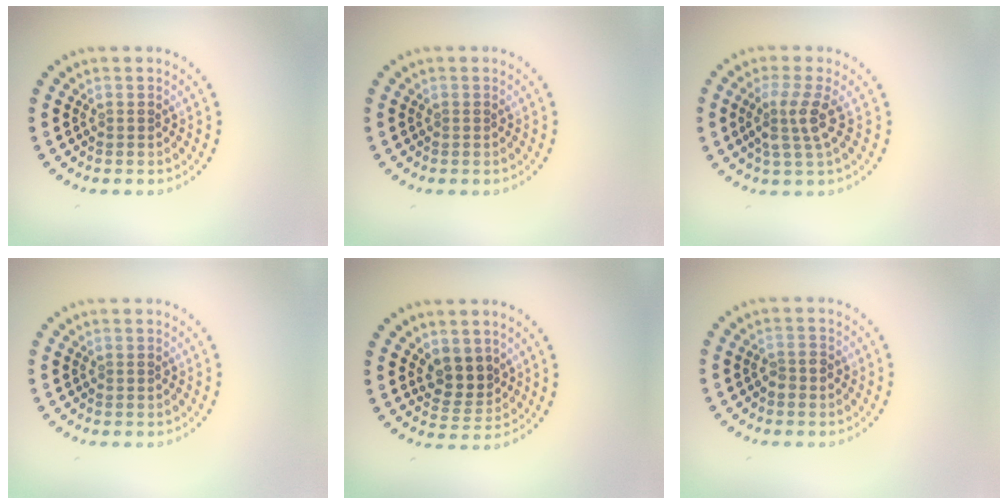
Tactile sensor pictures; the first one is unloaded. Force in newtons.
{"total": 0.0}
{"total": 2.8, "press": 2.1, "slide": 1.8}
{"total": 0.0}
{"total": 2.9, "press": 2.5, "slide": 1.3}
{"total": 1.4, "press": 1.2, "slide": 0.5}